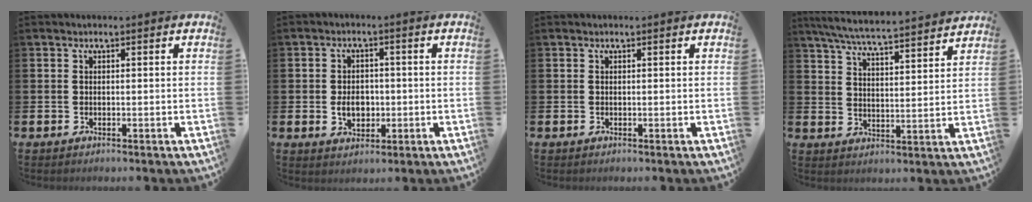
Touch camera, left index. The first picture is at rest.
{"total": 3.9, "force": [-0.5, 3.0, 2.5], "torque": [-0.037, 0.002, -0.016]}
{"total": 0.0}
{"total": 6.5, "force": [6.1, 0.0, 2.0], "torque": [-0.063, -0.046, 0.105]}